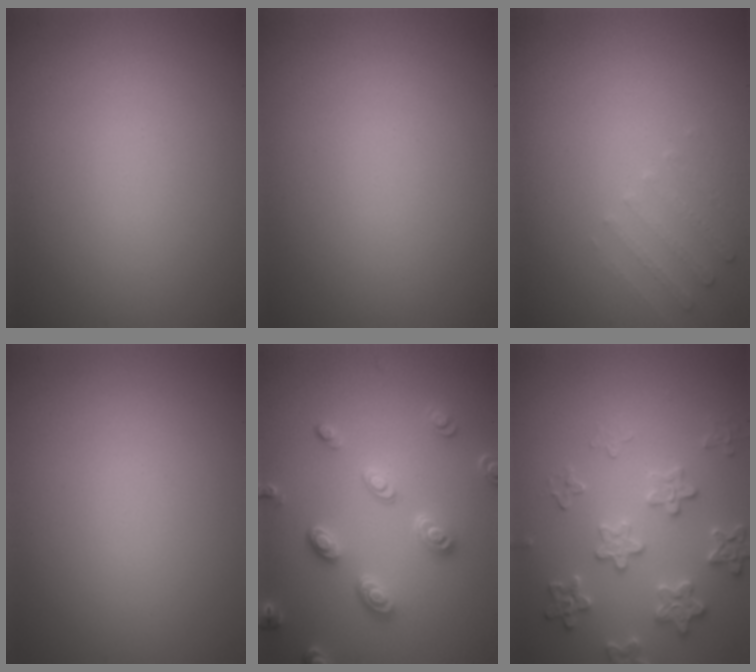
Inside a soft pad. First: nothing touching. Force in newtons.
{"total": 0.0}
{"total": 1.6, "press": 1.6, "slide": 0.4}
{"total": 0.0}
{"total": 3.8, "press": 3.2, "slide": 2.0}
{"total": 3.5, "press": 3.5, "slide": 0.5}